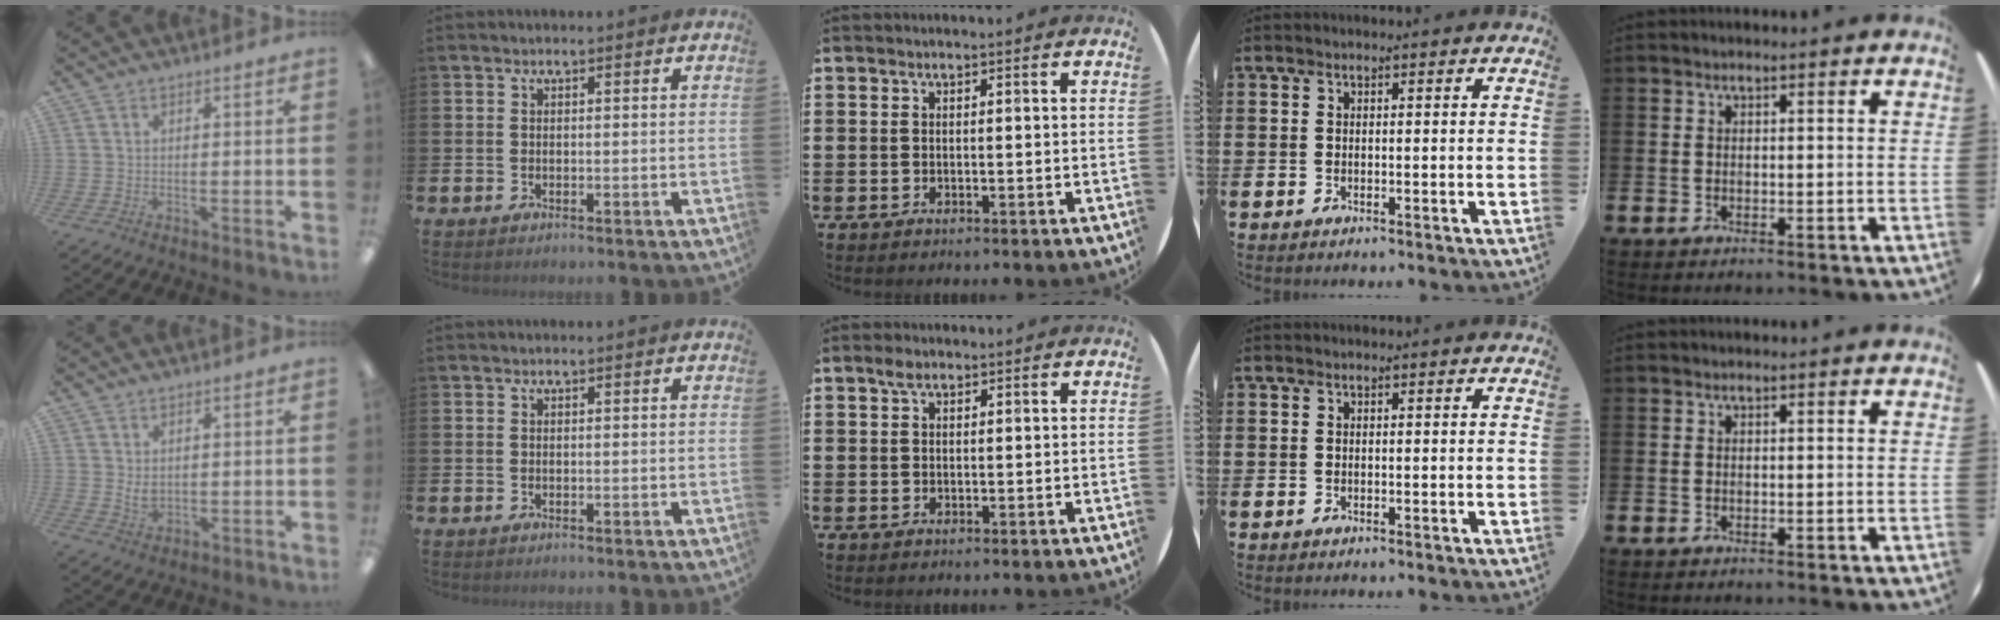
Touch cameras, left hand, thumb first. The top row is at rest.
{"thumb": {"total": 2.9, "force": [1.0, 1.9, 2.0], "torque": [-0.033, -0.002, 0.017]}, "middle": {"total": 1.6, "force": [1.0, 0.8, 0.8], "torque": [-0.010, 0.003, 0.017]}}